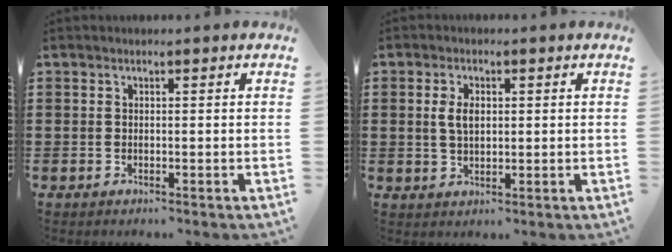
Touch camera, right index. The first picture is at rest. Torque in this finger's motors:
{"motor_torque": [0.04, 0.03, 0.23, 0.09]}